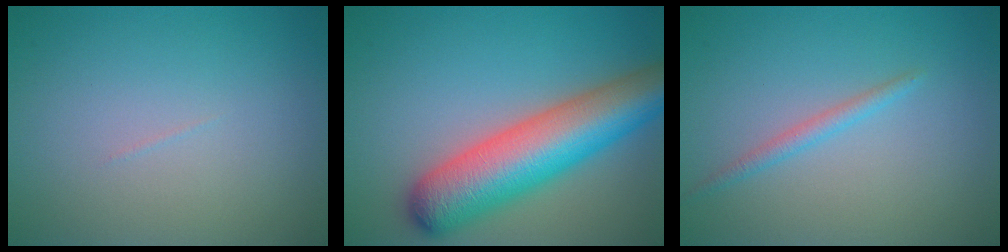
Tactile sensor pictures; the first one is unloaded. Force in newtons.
{"total": 9.8, "press": 9.8, "slide": 0.3}
{"total": 1.4, "press": 1.4, "slide": 0.1}